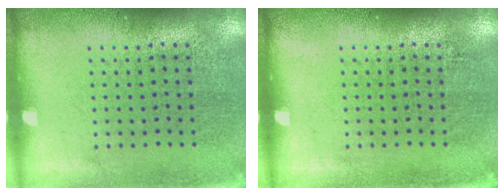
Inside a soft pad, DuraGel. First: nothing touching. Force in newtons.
{"total": 0.0}